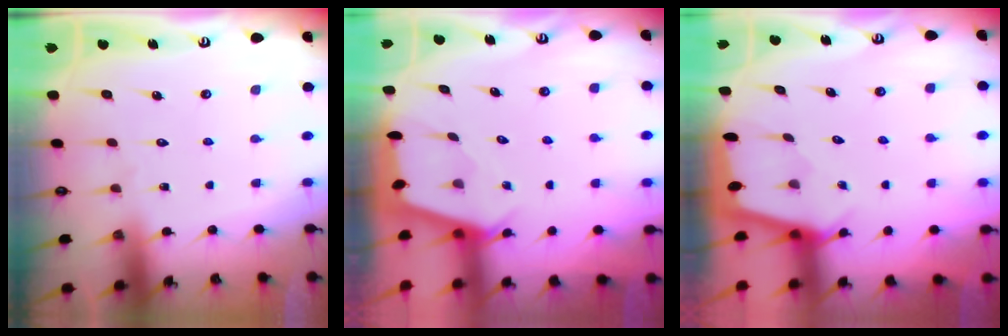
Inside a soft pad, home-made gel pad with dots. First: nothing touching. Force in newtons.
{"total": 2.4, "press": 2.4, "slide": 0.3}
{"total": 2.2, "press": 2.2, "slide": 0.3}